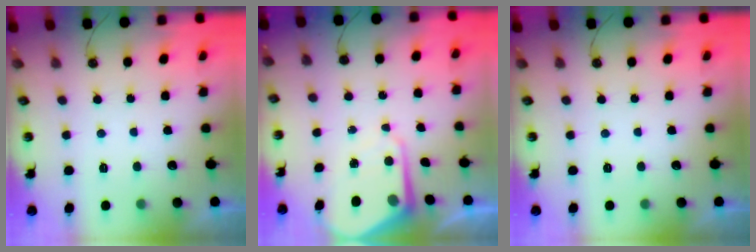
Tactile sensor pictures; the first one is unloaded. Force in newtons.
{"total": 6.8, "press": 6.8, "slide": 0.5}
{"total": 0.0}